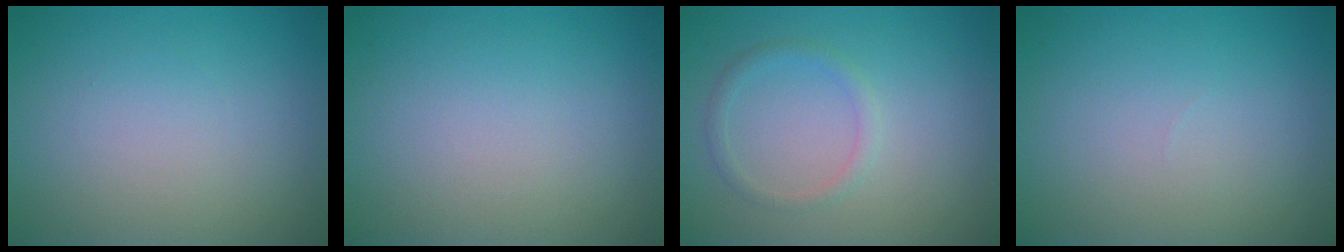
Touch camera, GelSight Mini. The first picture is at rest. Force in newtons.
{"total": 0.0}
{"total": 1.3, "press": 1.3, "slide": 0.1}
{"total": 0.0}